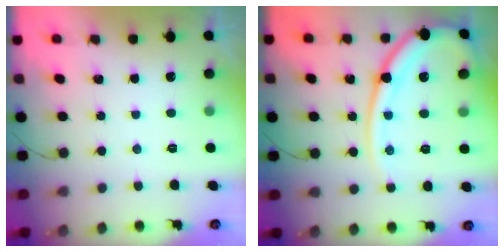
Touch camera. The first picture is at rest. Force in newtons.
{"total": 15.4, "press": 15.3, "slide": 1.6}